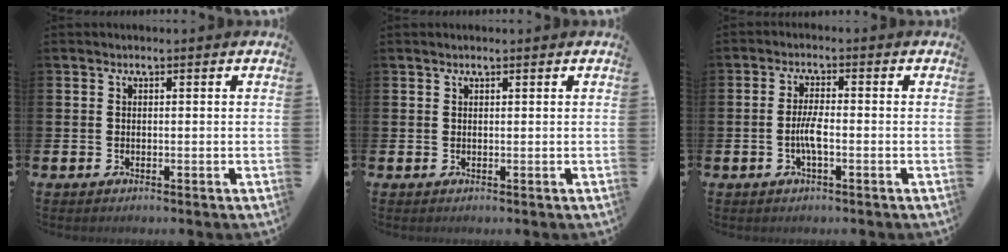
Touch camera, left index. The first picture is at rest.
{"total": 0.6, "force": [0.6, 0.1, 0.1], "torque": [-0.001, 0.001, 0.010]}
{"total": 2.9, "force": [-0.8, 0.7, 2.7], "torque": [-0.063, 0.003, -0.016]}